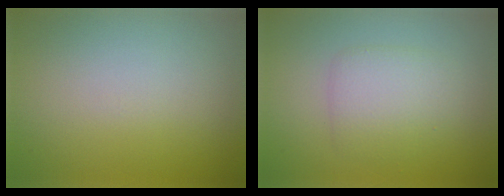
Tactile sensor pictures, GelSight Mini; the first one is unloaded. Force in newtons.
{"total": 2.8, "press": 2.8, "slide": 0.1}